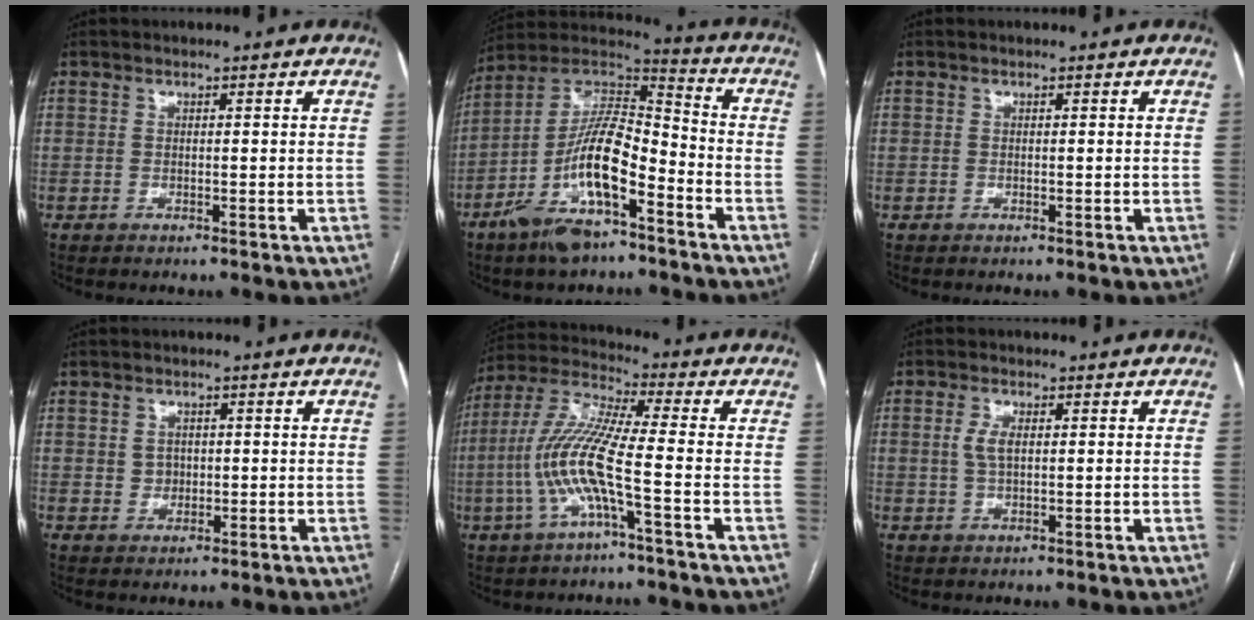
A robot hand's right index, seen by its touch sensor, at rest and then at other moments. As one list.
[{"total": 15.8, "force": [-7.8, 4.4, 13.0], "torque": [-0.260, 0.005, -0.139]}, {"total": 0.0}, {"total": 2.2, "force": [0.2, 2.0, 1.0], "torque": [-0.015, 0.000, 0.008]}, {"total": 11.1, "force": [-3.0, 0.4, 10.7], "torque": [-0.235, 0.010, -0.067]}, {"total": 3.0, "force": [0.5, 1.3, 2.7], "torque": [-0.060, 0.004, 0.012]}]